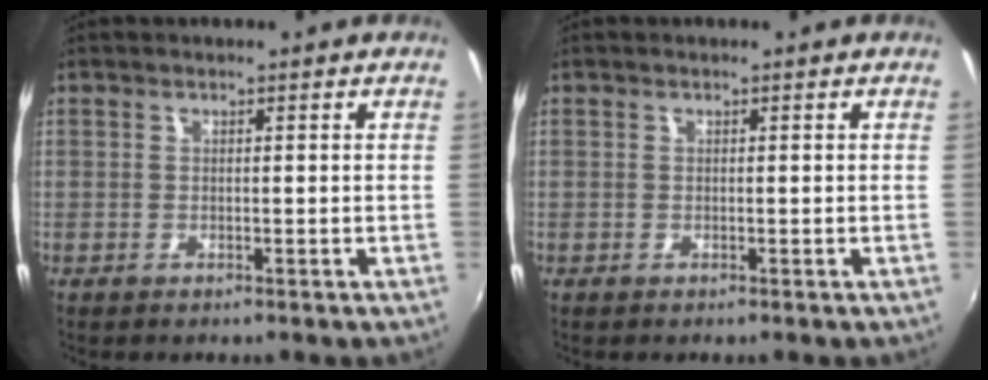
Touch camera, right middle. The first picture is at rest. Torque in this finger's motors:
{"motor_torque": [-0.01, 0.00, 0.00, 0.01]}